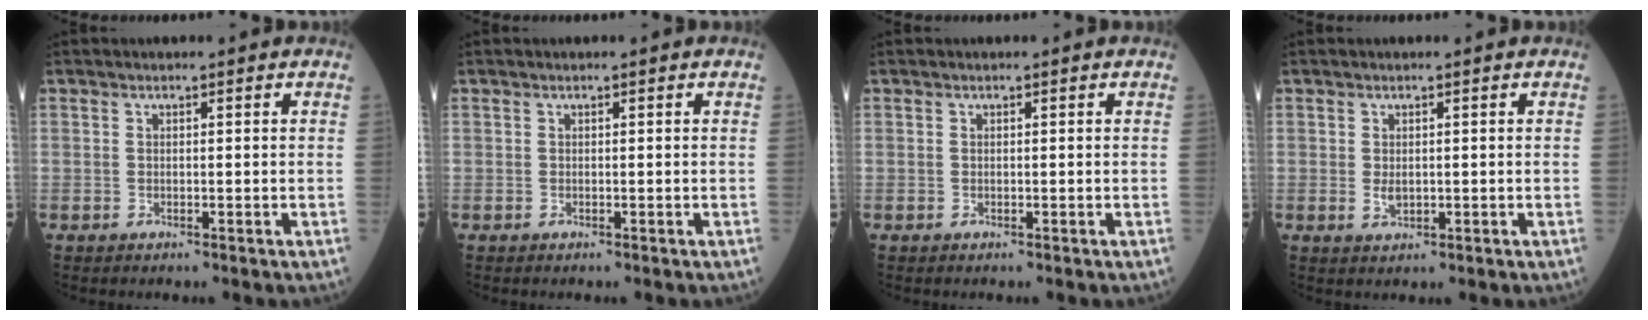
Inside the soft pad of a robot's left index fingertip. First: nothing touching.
{"total": 0.0}
{"total": 0.0}
{"total": 1.6, "force": [0.0, 1.0, 1.3], "torque": [-0.025, -0.004, 0.005]}